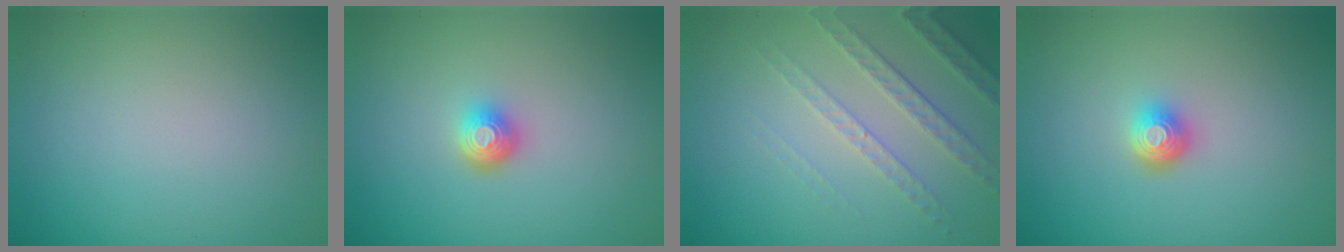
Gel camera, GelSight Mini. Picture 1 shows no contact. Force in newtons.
{"total": 2.0, "press": 1.5, "slide": 1.3}
{"total": 3.3, "press": 2.8, "slide": 1.7}
{"total": 2.0, "press": 1.4, "slide": 1.4}